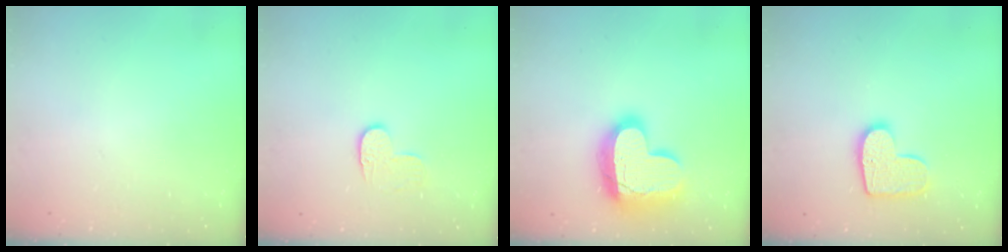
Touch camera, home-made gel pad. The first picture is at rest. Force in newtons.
{"total": 6.7, "press": 6.7, "slide": 0.5}
{"total": 19.3, "press": 19.2, "slide": 1.6}
{"total": 11.6, "press": 11.6, "slide": 0.6}